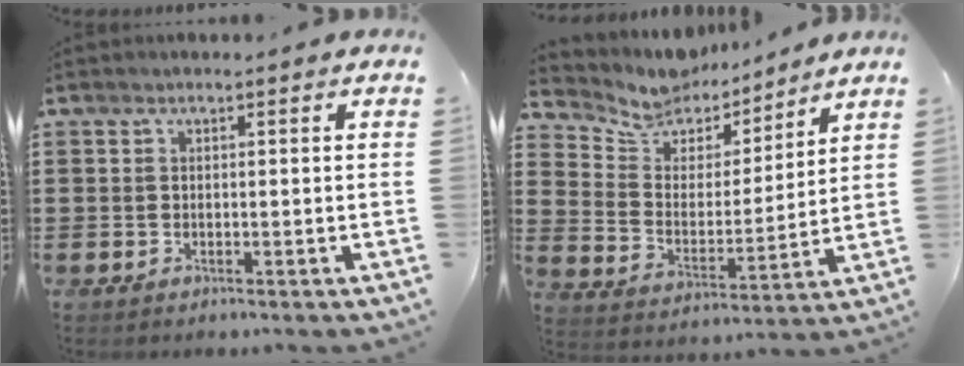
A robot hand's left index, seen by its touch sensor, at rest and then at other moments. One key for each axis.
{"total": 6.4, "fx": 5.5, "fy": 3.3, "fz": 0.0, "tx": -0.048, "ty": -0.045, "tz": 0.097}